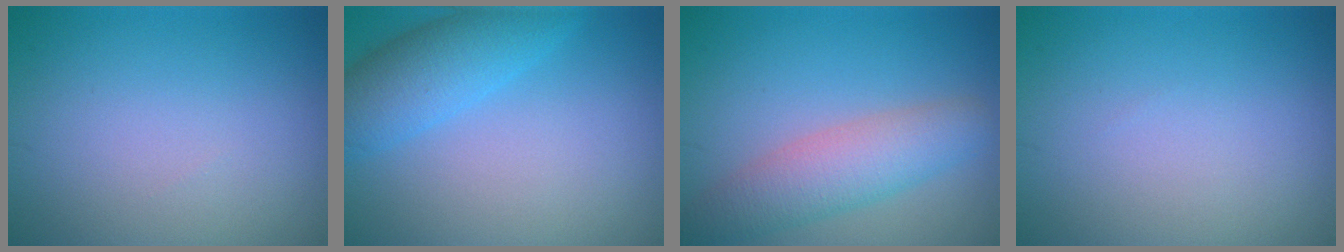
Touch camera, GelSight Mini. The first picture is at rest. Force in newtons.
{"total": 3.6, "press": 3.6, "slide": 0.1}
{"total": 4.7, "press": 4.6, "slide": 0.3}
{"total": 0.0}